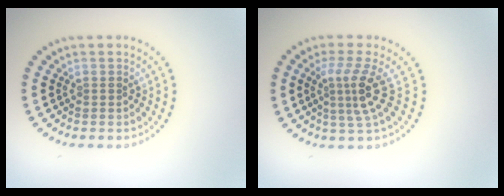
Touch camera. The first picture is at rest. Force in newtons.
{"total": 3.5, "press": 2.4, "slide": 2.5}